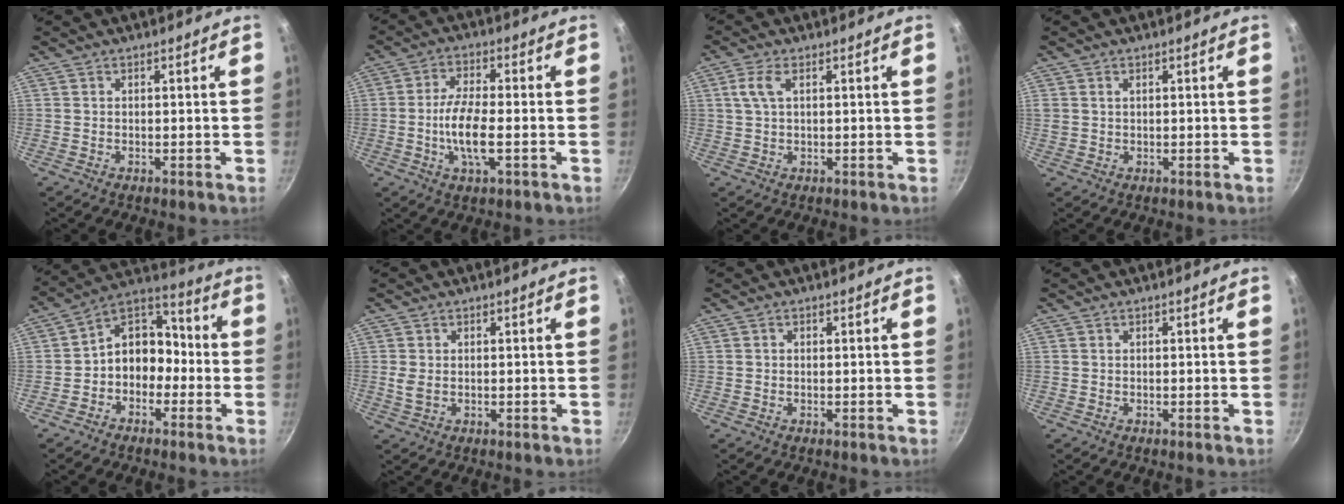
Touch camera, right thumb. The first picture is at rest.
{"total": 8.3, "force": [-1.7, 2.8, 7.7], "torque": [-0.157, 0.006, -0.034]}
{"total": 3.6, "force": [1.3, 1.6, 2.9], "torque": [-0.079, 0.011, 0.025]}
{"total": 3.8, "force": [1.4, 2.4, 2.6], "torque": [-0.064, 0.001, 0.036]}
{"total": 11.7, "force": [-2.1, 8.7, 7.6], "torque": [-0.080, 0.051, -0.053]}
{"total": 2.0, "force": [0.1, 1.3, 1.5], "torque": [-0.040, -0.003, 0.006]}
{"total": 0.0}
{"total": 0.0}